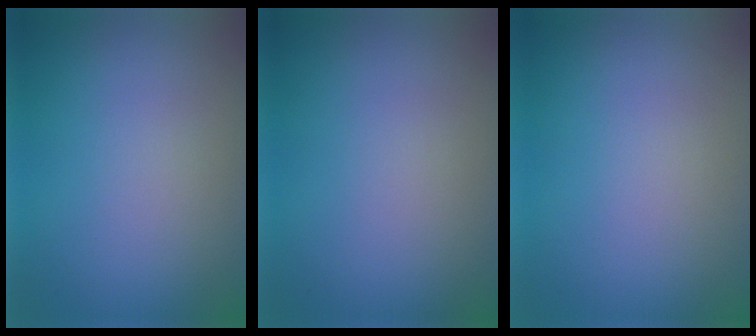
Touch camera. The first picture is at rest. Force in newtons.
{"total": 0.0}
{"total": 0.0}